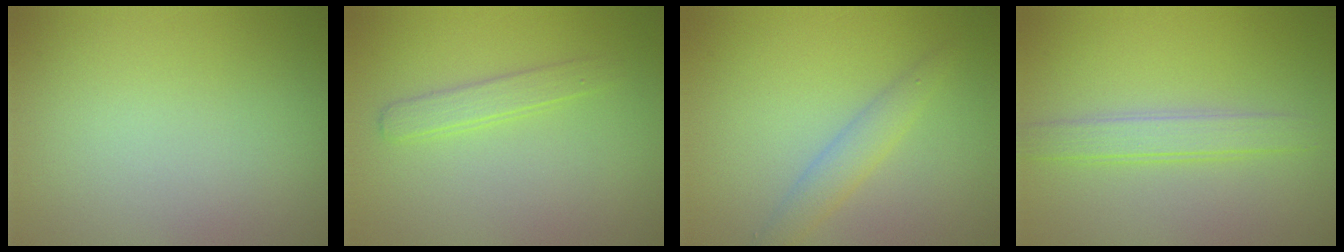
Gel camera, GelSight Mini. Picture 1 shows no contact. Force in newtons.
{"total": 1.7, "press": 1.7, "slide": 0.1}
{"total": 2.2, "press": 2.2, "slide": 0.1}
{"total": 2.5, "press": 2.5, "slide": 0.1}